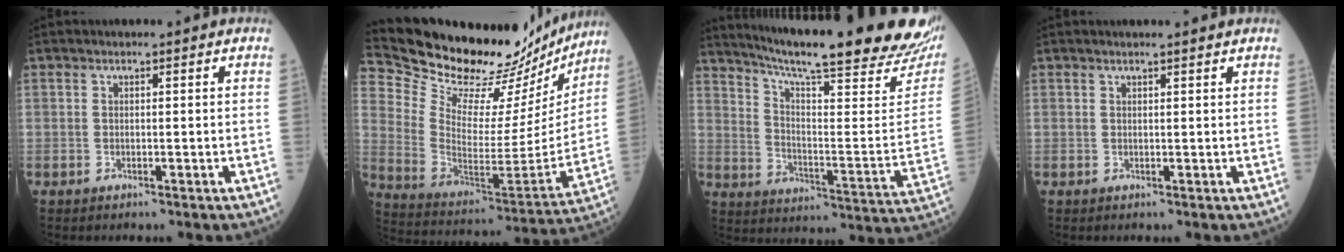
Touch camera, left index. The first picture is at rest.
{"total": 27.4, "force": [25.2, 7.0, 8.2], "torque": [-0.146, -0.062, 0.360]}
{"total": 29.6, "force": [24.7, 1.9, 16.2], "torque": [-0.251, -0.084, 0.325]}
{"total": 2.8, "force": [2.7, -0.1, 0.8], "torque": [-0.013, 0.007, 0.030]}